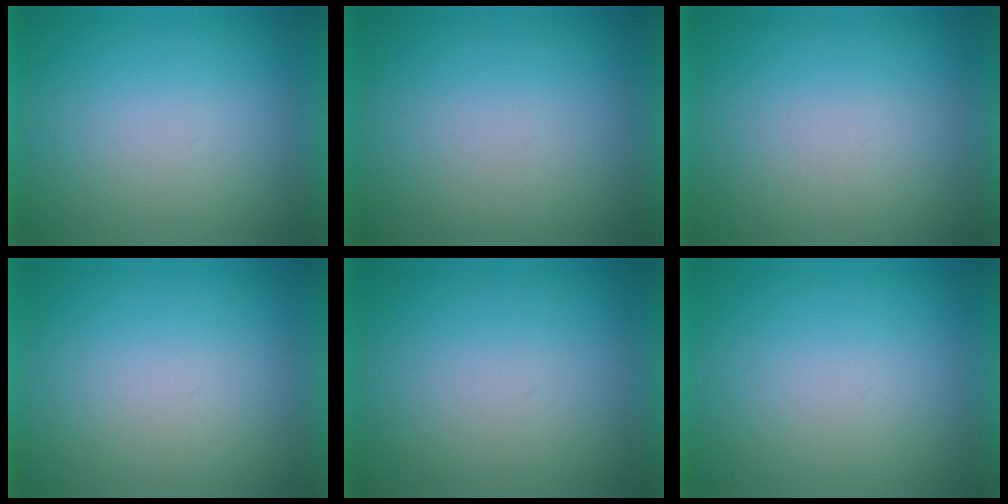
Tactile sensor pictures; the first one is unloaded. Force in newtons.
{"total": 1.9}
{"total": 1.8}
{"total": 1.0}
{"total": 0.0}
{"total": 1.2}